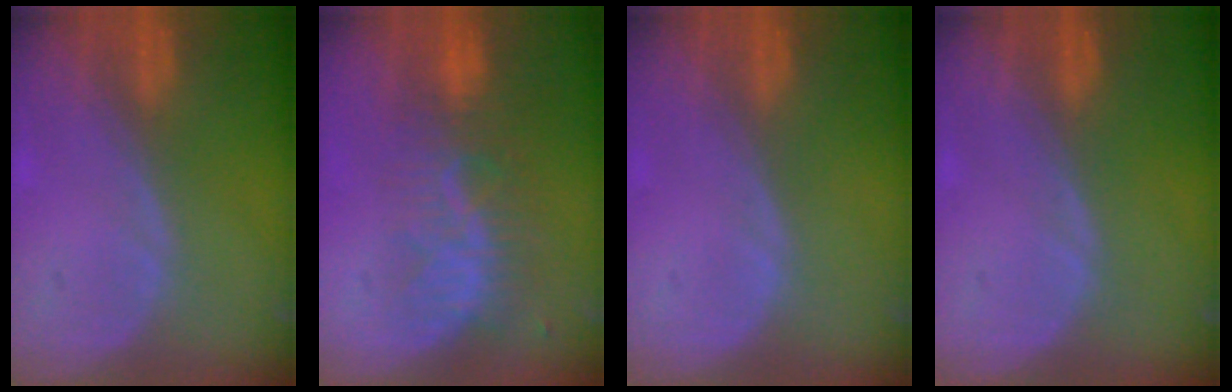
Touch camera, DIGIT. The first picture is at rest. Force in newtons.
{"total": 8.1, "press": 7.2, "slide": 3.8}
{"total": 0.0}
{"total": 0.0}